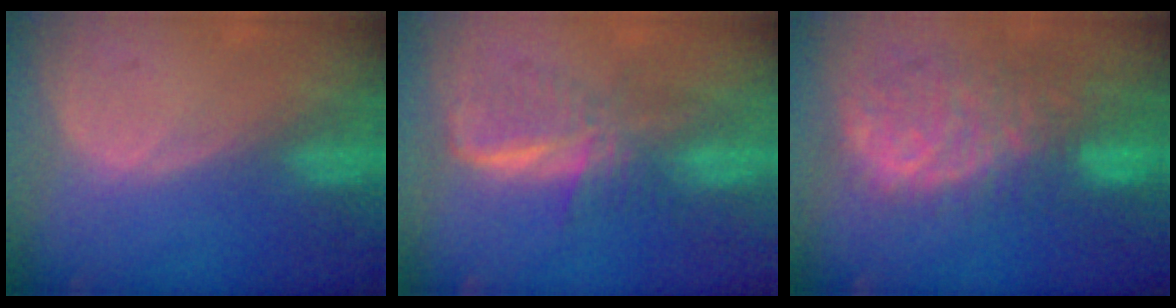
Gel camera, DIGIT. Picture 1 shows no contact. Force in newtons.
{"total": 5.9, "press": 5.8, "slide": 0.8}
{"total": 11.4, "press": 9.8, "slide": 5.9}